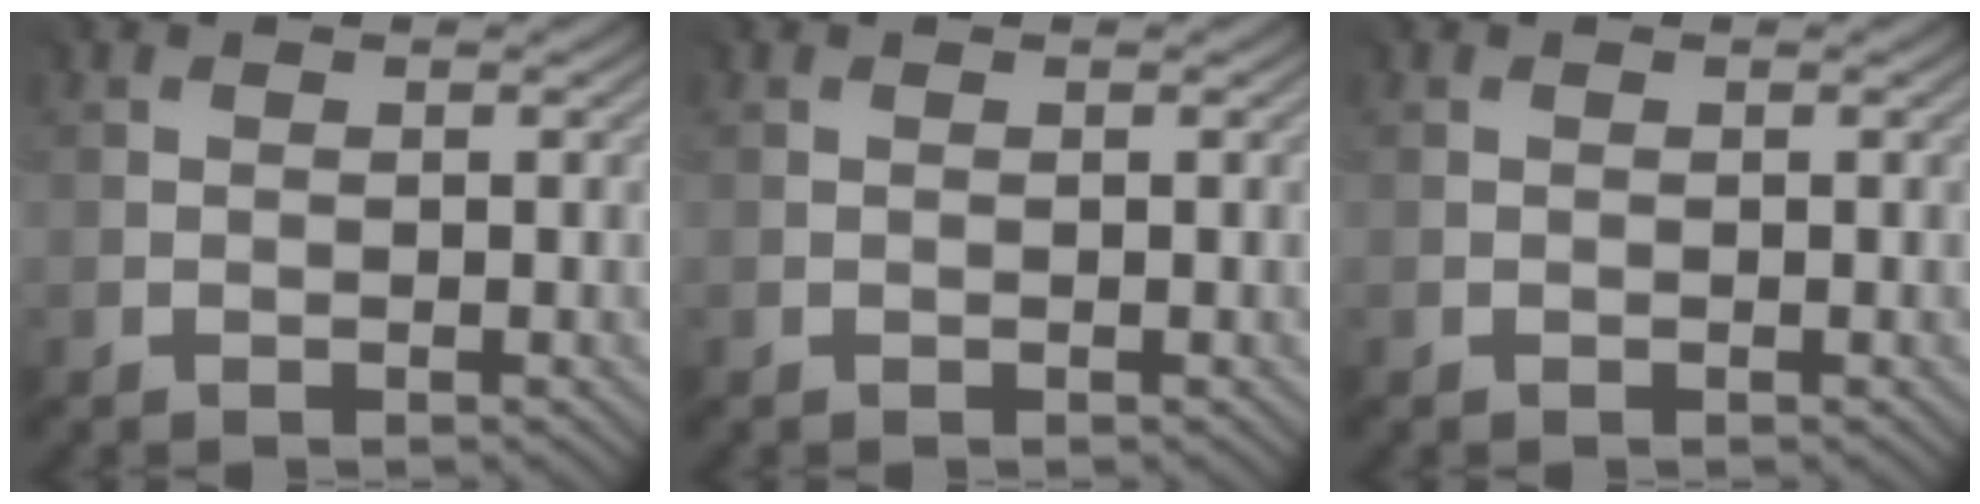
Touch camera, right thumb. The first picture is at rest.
{"total": 0.0}
{"total": 0.0}